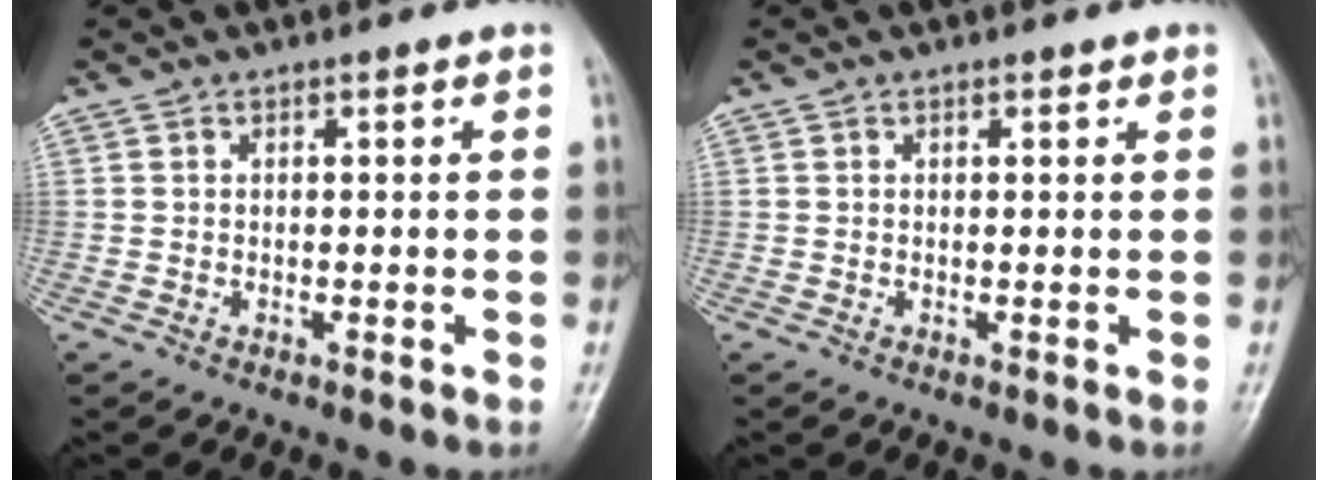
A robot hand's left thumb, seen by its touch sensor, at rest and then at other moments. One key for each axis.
{"total": 0.7, "fx": 0.5, "fy": 0.3, "fz": 0.3, "tx": -0.005, "ty": -0.003, "tz": 0.005}